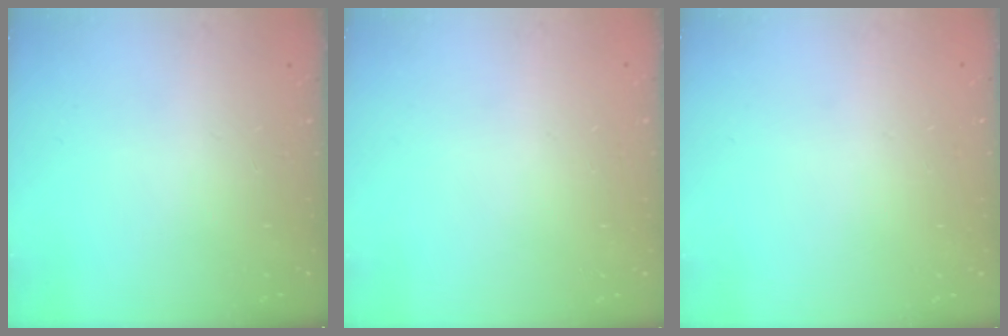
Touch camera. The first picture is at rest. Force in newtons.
{"total": 0.0}
{"total": 0.0}